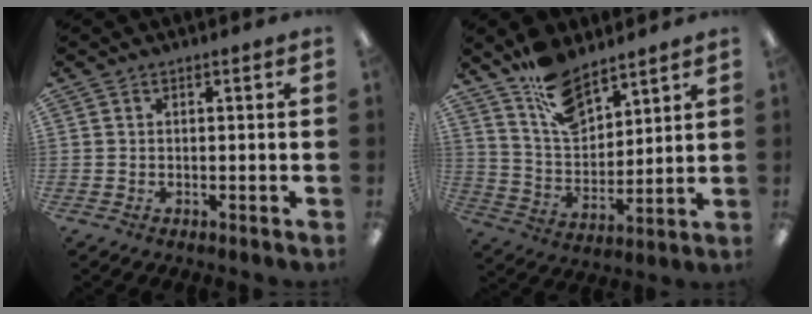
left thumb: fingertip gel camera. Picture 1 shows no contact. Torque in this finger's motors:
{"motor_torque": [0.02, -0.04, -0.06, -0.55, 0.09]}